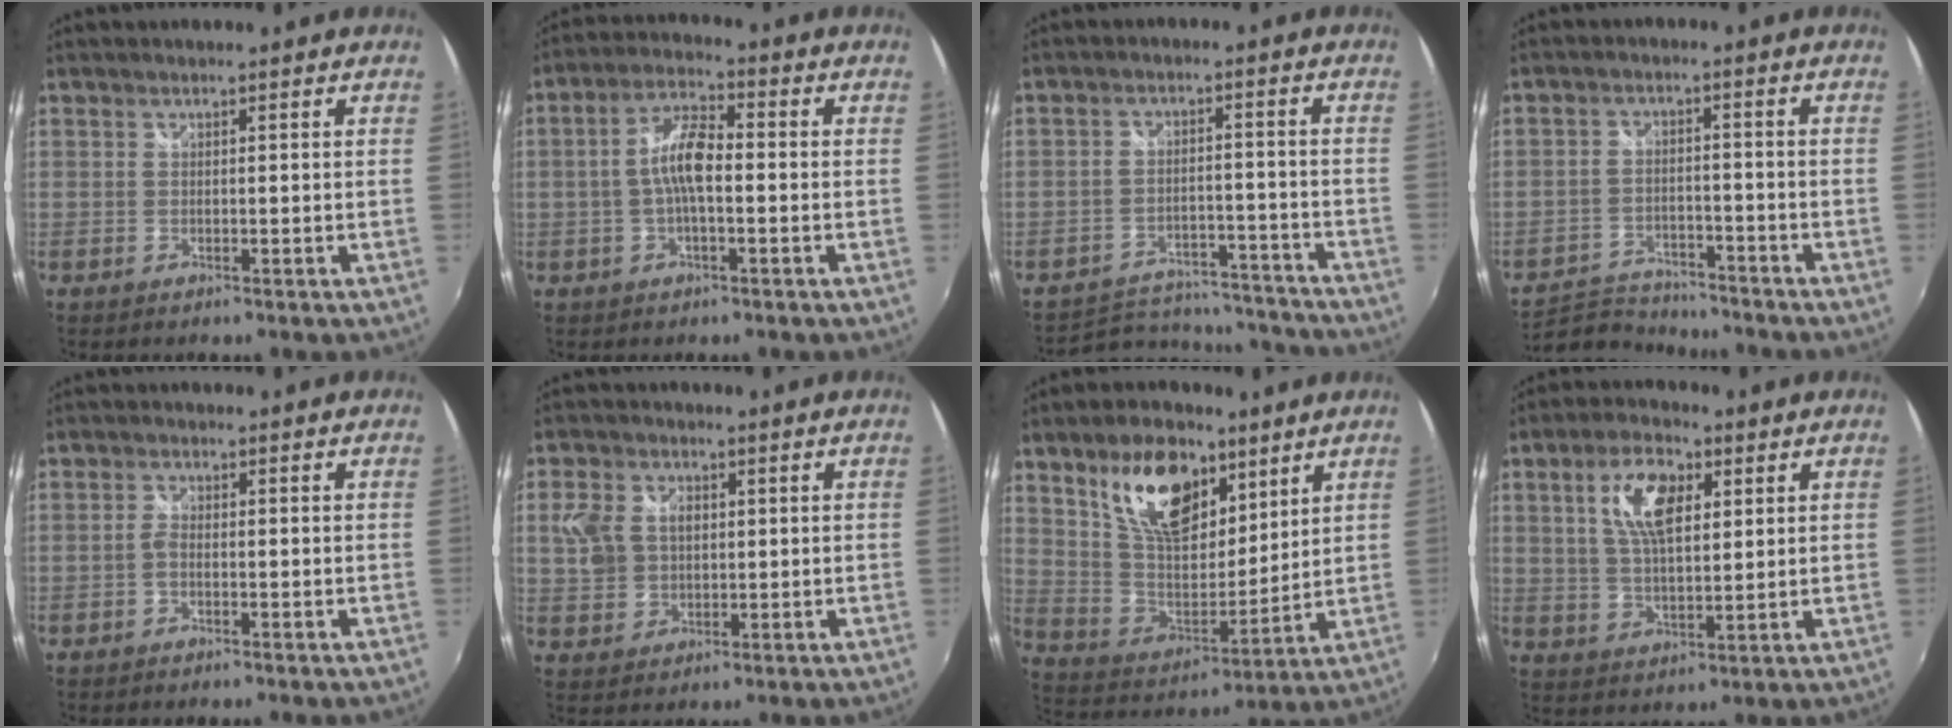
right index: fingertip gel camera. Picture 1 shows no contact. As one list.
[{"total": 6.8, "force": [-0.9, 2.2, 6.4], "torque": [-0.130, 0.016, -0.019]}, {"total": 15.1, "force": [-13.7, 5.8, 2.8], "torque": [-0.068, 0.038, -0.169]}, {"total": 9.8, "force": [-9.1, 3.1, 1.9], "torque": [-0.068, 0.002, -0.151]}, {"total": 1.3, "force": [-0.6, 0.6, 1.0], "torque": [-0.025, 0.003, -0.015]}, {"total": 7.1, "force": [1.3, 5.7, 4.0], "torque": [-0.086, 0.014, 0.026]}, {"total": 17.0, "force": [9.5, 8.7, 11.0], "torque": [-0.207, 0.011, 0.183]}, {"total": 9.6, "force": [3.4, 4.6, 7.8], "torque": [-0.148, 0.015, 0.063]}]